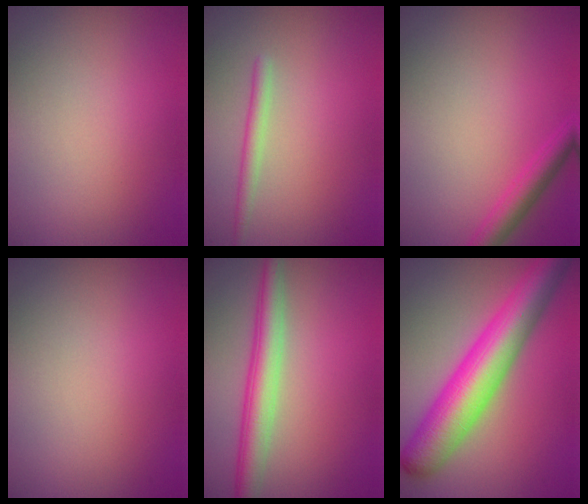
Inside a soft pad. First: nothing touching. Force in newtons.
{"total": 1.4, "press": 1.4, "slide": 0.2}
{"total": 2.5, "press": 2.4, "slide": 0.1}
{"total": 0.0}
{"total": 4.8, "press": 4.8, "slide": 0.1}
{"total": 9.5, "press": 9.5, "slide": 0.2}